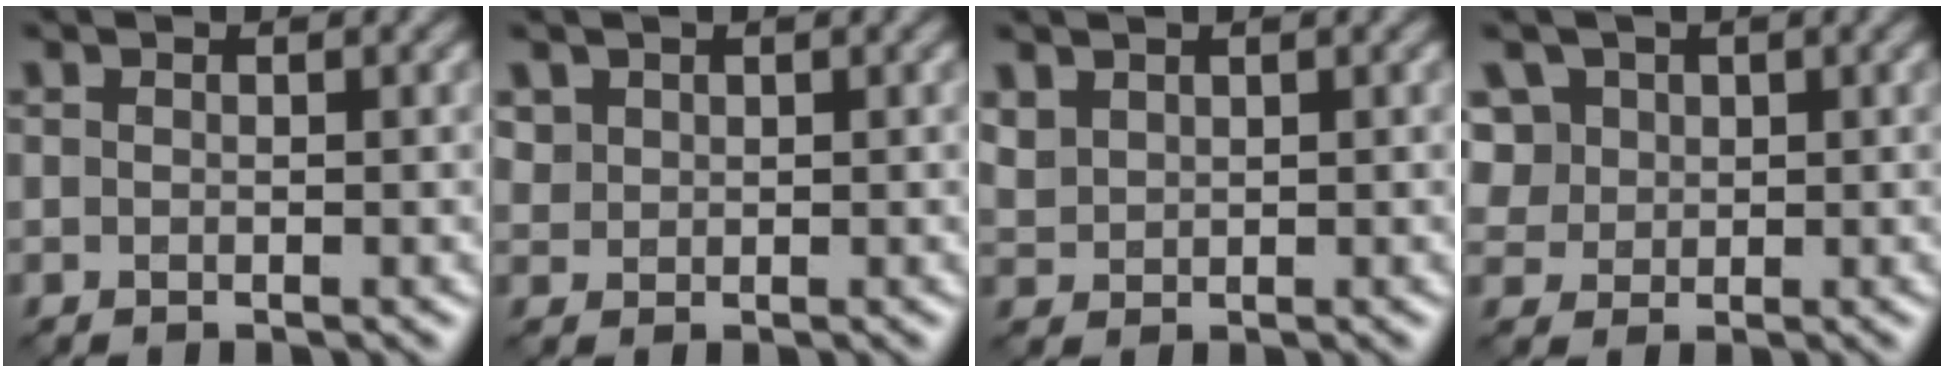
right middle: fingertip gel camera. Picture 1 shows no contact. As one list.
[{"total": 0.9, "force": [0.6, 0.7, -0.2], "torque": [0.004, -0.004, 0.016]}, {"total": 1.2, "force": [0.9, 0.8, 0.0], "torque": [-0.006, 0.001, 0.022]}, {"total": 5.0, "force": [2.5, 4.0, 1.8], "torque": [-0.048, 0.017, 0.037]}]